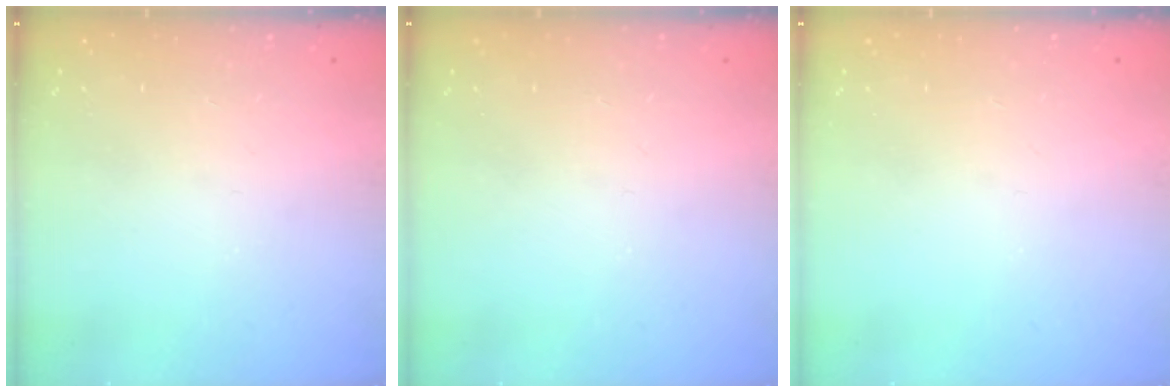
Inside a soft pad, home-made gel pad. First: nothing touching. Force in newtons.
{"total": 0.0}
{"total": 0.0}